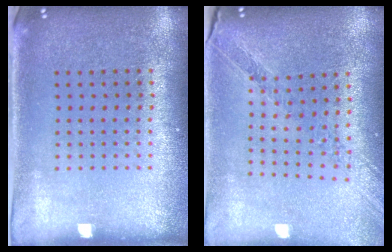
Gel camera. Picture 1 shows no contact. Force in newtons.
{"total": 1.1, "press": 1.1, "slide": 0.2}